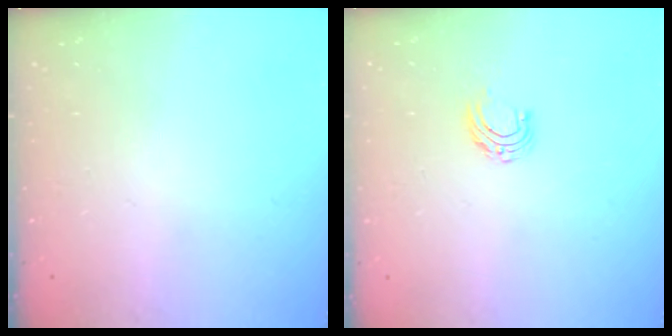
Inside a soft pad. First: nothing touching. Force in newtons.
{"total": 5.0, "press": 5.0, "slide": 0.4}